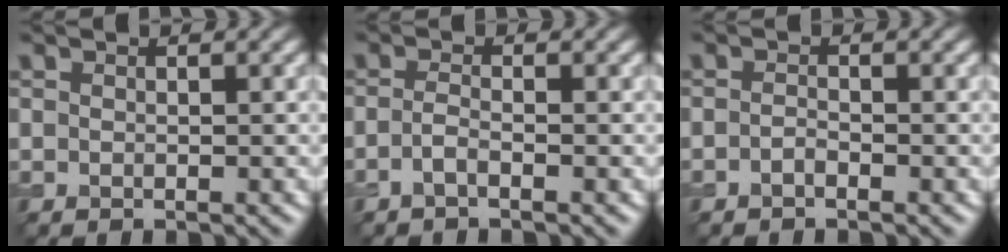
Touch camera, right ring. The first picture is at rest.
{"total": 1.3, "force": [-0.7, 0.3, 1.0], "torque": [-0.022, 0.001, -0.018]}
{"total": 0.8, "force": [-0.5, 0.2, 0.5], "torque": [-0.012, 0.000, -0.011]}